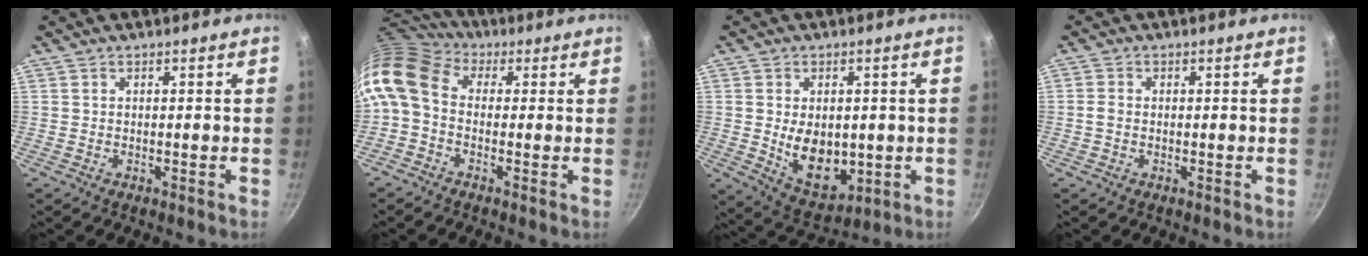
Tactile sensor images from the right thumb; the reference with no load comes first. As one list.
[{"total": 12.0, "force": [0.6, 8.8, 8.2], "torque": [-0.174, 0.031, -0.009]}, {"total": 10.9, "force": [-0.4, 7.4, 8.1], "torque": [-0.098, -0.018, 0.015]}, {"total": 1.6, "force": [-0.2, 1.2, 1.0], "torque": [-0.021, 0.007, -0.007]}]